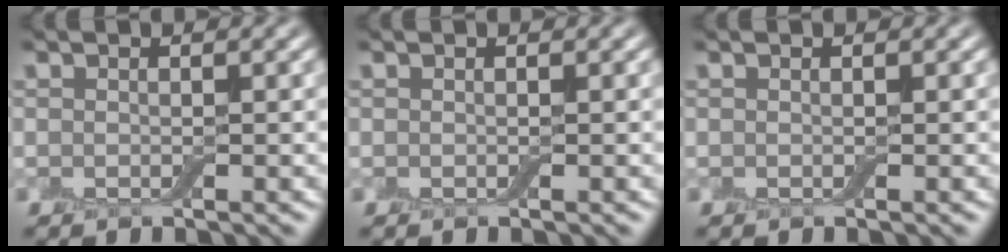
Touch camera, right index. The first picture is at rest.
{"total": 0.0}
{"total": 0.0}